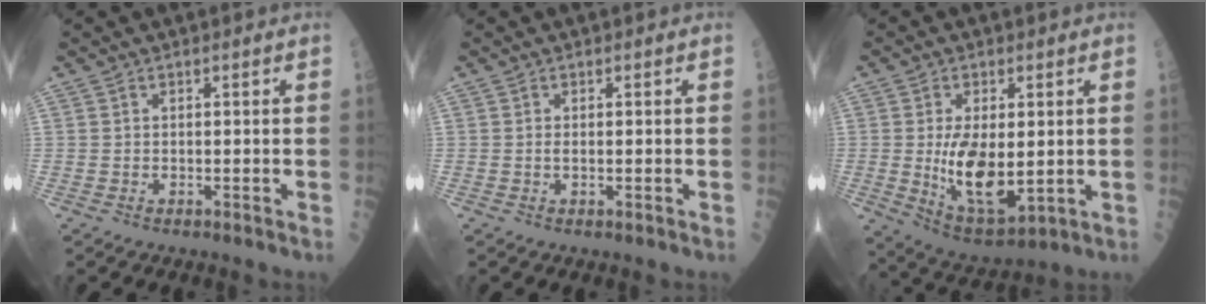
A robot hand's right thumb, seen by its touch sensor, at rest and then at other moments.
{"total": 0.7, "force": [0.0, 0.2, 0.6], "torque": [-0.014, -0.002, 0.001]}
{"total": 12.6, "force": [-0.1, 6.2, 11.0], "torque": [-0.179, -0.021, 0.017]}